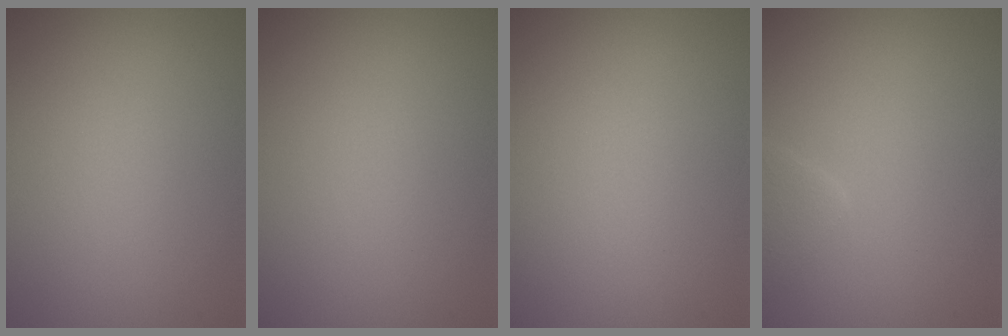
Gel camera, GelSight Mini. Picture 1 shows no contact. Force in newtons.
{"total": 0.0}
{"total": 0.0}
{"total": 1.3, "press": 1.3, "slide": 0.1}